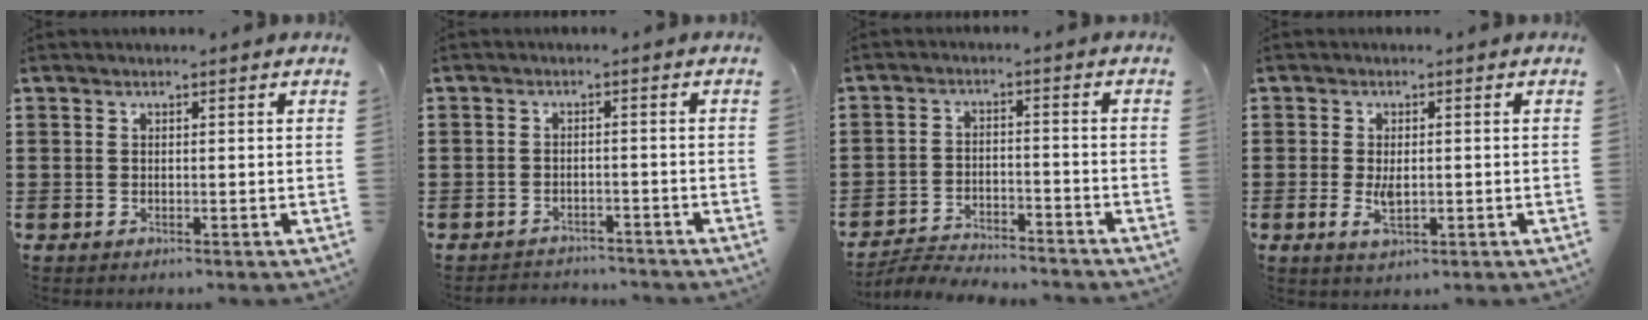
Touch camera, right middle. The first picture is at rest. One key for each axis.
{"total": 2.4, "fx": -2.3, "fy": 0.4, "fz": -0.3, "tx": -0.003, "ty": -0.001, "tz": -0.053}
{"total": 4.2, "fx": -4.2, "fy": 0.4, "fz": 0.6, "tx": -0.020, "ty": 0.003, "tz": -0.089}
{"total": 3.0, "fx": -0.3, "fy": 1.5, "fz": 2.6, "tx": -0.051, "ty": -0.005, "tz": -0.008}